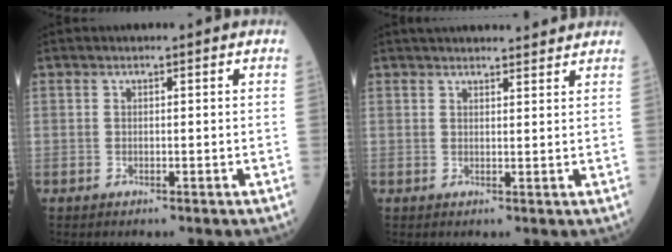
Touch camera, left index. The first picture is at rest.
{"total": 11.4, "force": [10.7, 1.7, 3.5], "torque": [-0.037, 0.023, 0.134]}